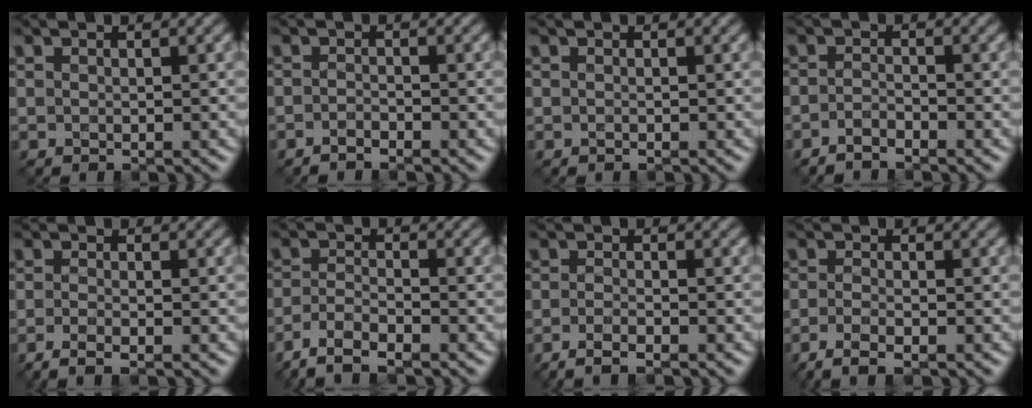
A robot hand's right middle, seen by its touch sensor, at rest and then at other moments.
{"total": 1.0, "force": [-0.9, 0.2, 0.5], "torque": [-0.008, 0.000, -0.018]}
{"total": 0.0}
{"total": 1.3, "force": [-1.1, 0.2, 0.7], "torque": [-0.013, 0.001, -0.025]}
{"total": 2.3, "force": [-1.3, 0.6, 1.7], "torque": [-0.032, -0.007, -0.032]}
{"total": 4.4, "force": [-3.4, 1.2, 2.4], "torque": [-0.049, -0.006, -0.073]}
{"total": 2.5, "force": [-1.6, 0.6, 1.8], "torque": [-0.033, -0.005, -0.038]}
{"total": 2.9, "force": [-1.8, 0.8, 2.1], "torque": [-0.047, -0.008, -0.043]}